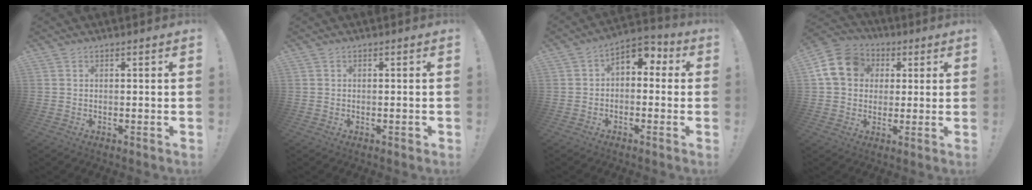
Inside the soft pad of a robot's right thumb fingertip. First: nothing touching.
{"total": 0.8, "force": [-0.4, 0.4, 0.6], "torque": [-0.006, 0.001, -0.006]}
{"total": 5.5, "force": [0.6, 3.7, 3.9], "torque": [-0.050, 0.001, 0.015]}
{"total": 14.0, "force": [3.4, 11.7, 7.0], "torque": [-0.110, 0.005, 0.072]}